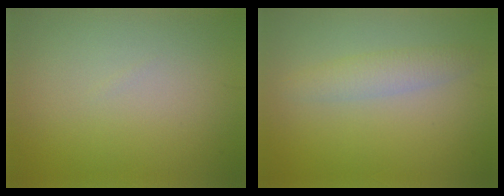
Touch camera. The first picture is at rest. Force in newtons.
{"total": 2.4, "press": 2.4, "slide": 0.0}